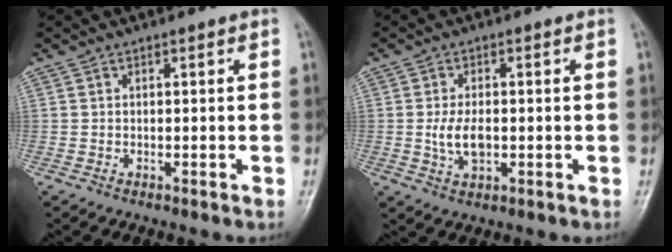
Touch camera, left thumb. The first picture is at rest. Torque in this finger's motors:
{"motor_torque": [0.13, 0.10, 0.84, 0.24, 0.25]}